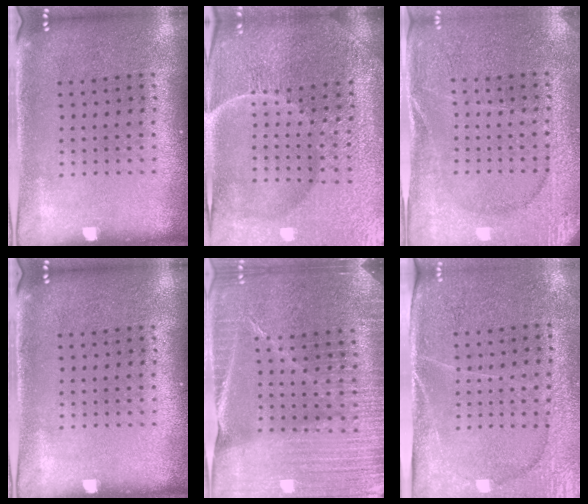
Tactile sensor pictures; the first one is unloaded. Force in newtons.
{"total": 5.6, "press": 5.2, "slide": 2.1}
{"total": 2.9, "press": 2.9, "slide": 0.3}
{"total": 0.0}
{"total": 4.3, "press": 4.1, "slide": 1.5}
{"total": 3.0, "press": 2.8, "slide": 1.1}